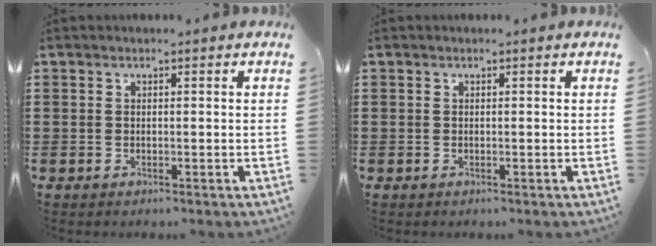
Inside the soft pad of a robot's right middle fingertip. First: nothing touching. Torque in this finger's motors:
{"motor_torque": [-0.04, 0.03, 0.00, 0.00]}